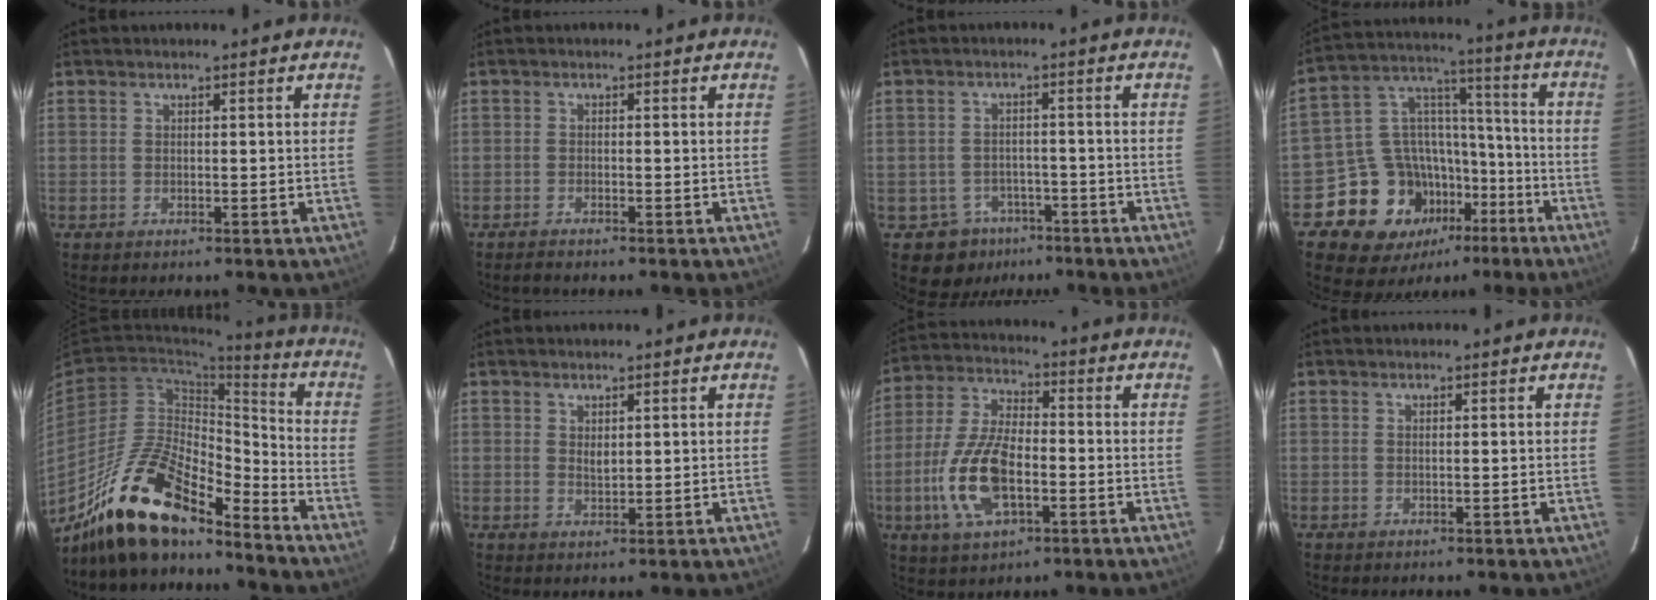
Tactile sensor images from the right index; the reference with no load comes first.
{"total": 2.1, "force": [-2.0, 0.2, 0.8], "torque": [-0.025, -0.008, -0.035]}
{"total": 6.3, "force": [-3.9, 4.8, 0.6], "torque": [-0.025, 0.024, -0.049]}
{"total": 17.2, "force": [-9.4, 13.2, 5.8], "torque": [-0.132, 0.058, -0.135]}
{"total": 18.9, "force": [-15.0, 5.8, 10.0], "torque": [-0.199, 0.000, -0.273]}
{"total": 1.7, "force": [0.8, 0.9, 1.2], "torque": [-0.019, -0.001, 0.016]}
{"total": 14.1, "force": [-4.0, 6.5, 11.8], "torque": [-0.257, 0.000, -0.075]}
{"total": 0.0}